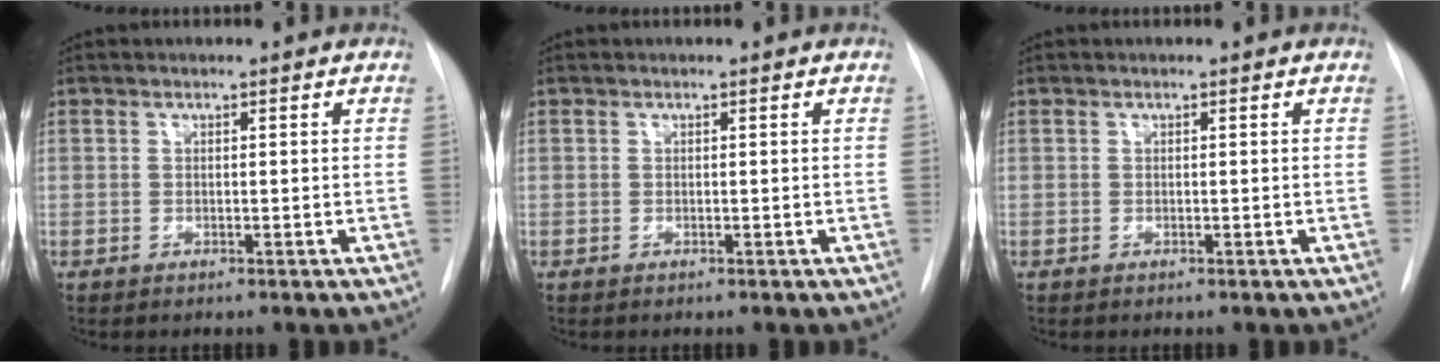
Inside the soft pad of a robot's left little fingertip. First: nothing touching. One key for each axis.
{"total": 0.0}
{"total": 0.0}